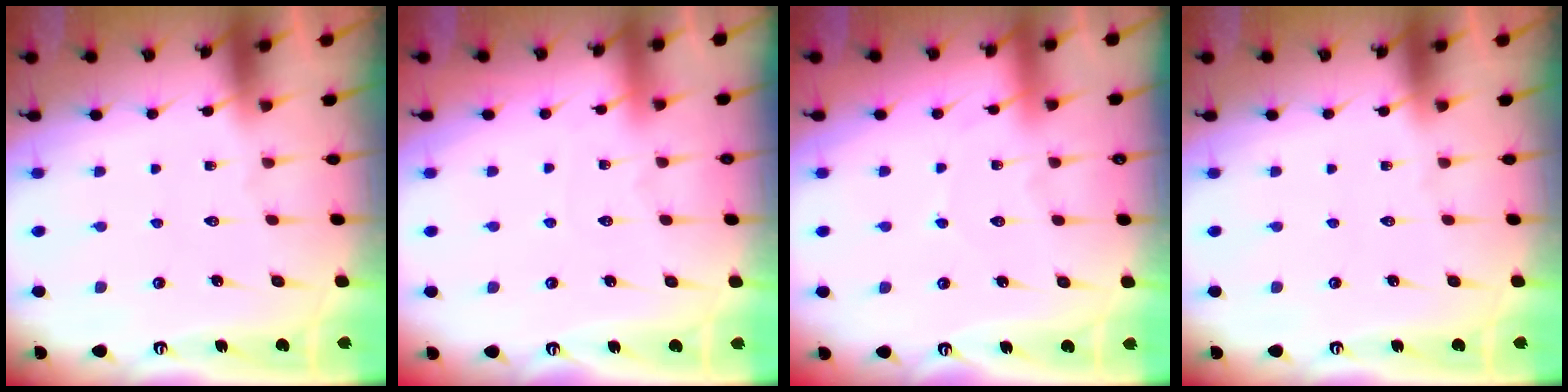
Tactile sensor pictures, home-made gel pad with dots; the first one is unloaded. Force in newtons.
{"total": 2.9, "press": 2.9, "slide": 0.3}
{"total": 2.5, "press": 2.5, "slide": 0.3}
{"total": 0.0}